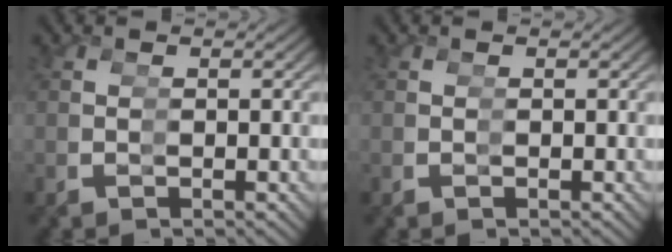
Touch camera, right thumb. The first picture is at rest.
{"total": 0.0}